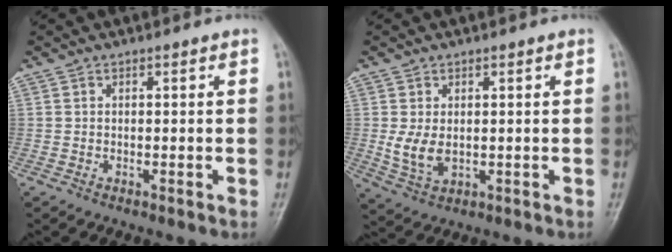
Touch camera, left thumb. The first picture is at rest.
{"total": 5.3, "force": [0.2, 3.4, 4.0], "torque": [-0.075, -0.011, 0.014]}